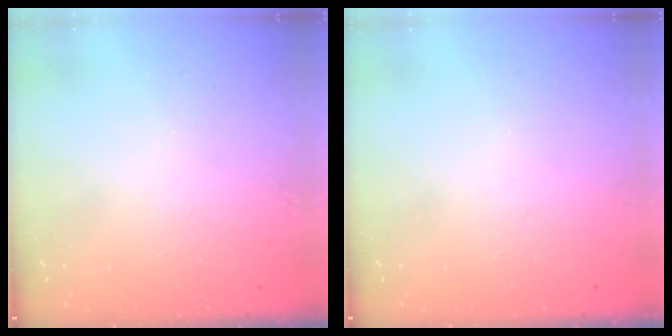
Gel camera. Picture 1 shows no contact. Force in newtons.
{"total": 0.0}